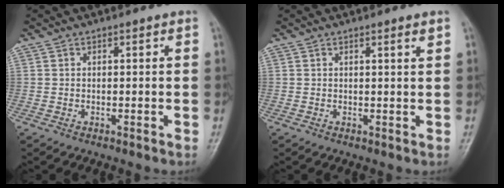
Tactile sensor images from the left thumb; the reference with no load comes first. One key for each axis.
{"total": 1.3, "fx": 0.8, "fy": -0.1, "fz": 1.0, "tx": -0.014, "ty": -0.006, "tz": 0.012}